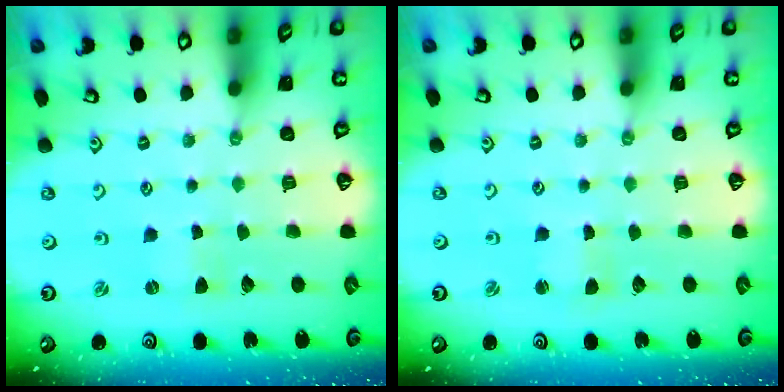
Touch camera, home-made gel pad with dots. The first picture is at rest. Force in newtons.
{"total": 0.9, "press": 0.9, "slide": 0.3}